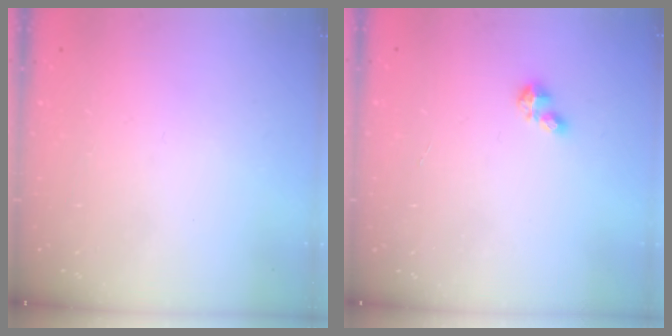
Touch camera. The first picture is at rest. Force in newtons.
{"total": 3.4, "press": 3.4, "slide": 0.4}